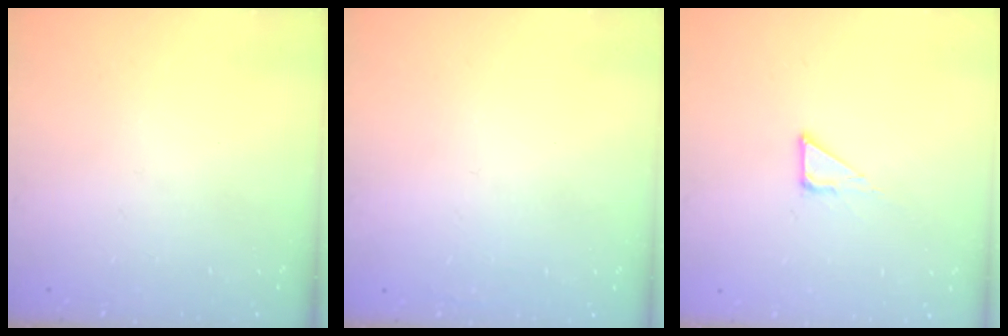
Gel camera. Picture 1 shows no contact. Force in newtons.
{"total": 1.6, "press": 1.6, "slide": 0.1}
{"total": 1.9, "press": 1.9, "slide": 0.1}